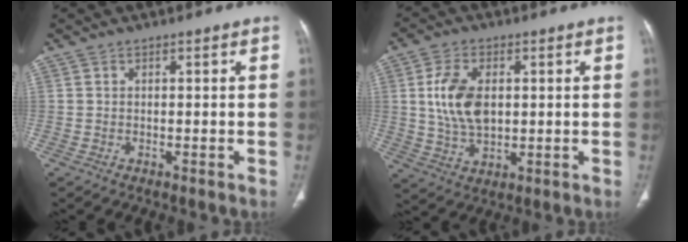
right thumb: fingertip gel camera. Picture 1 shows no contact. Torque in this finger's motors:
{"motor_torque": [-0.52, 0.87, 1.18, -0.28, 0.14]}